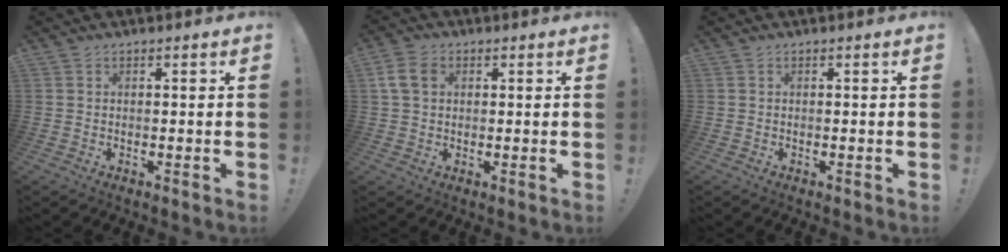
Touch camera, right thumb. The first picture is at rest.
{"total": 7.2, "force": [2.0, 5.2, 4.6], "torque": [-0.097, 0.008, 0.042]}
{"total": 0.0}